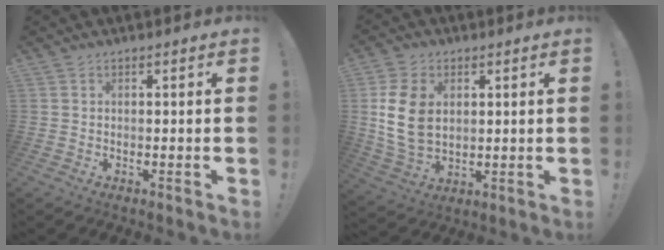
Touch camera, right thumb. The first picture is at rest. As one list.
[{"total": 13.1, "force": [2.6, 9.2, 9.0], "torque": [-0.181, -0.005, 0.049]}]